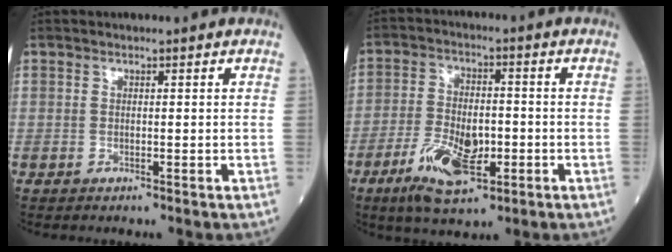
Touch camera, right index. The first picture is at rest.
{"total": 9.8, "force": [-4.0, 3.9, 8.0], "torque": [-0.162, -0.003, -0.066]}